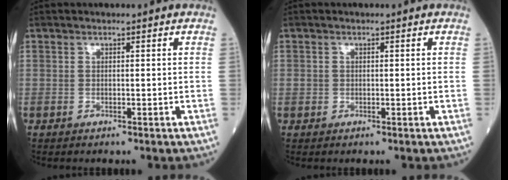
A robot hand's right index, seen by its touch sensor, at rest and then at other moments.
{"total": 0.6, "force": [-0.1, 0.5, 0.2], "torque": [-0.002, 0.005, 0.000]}